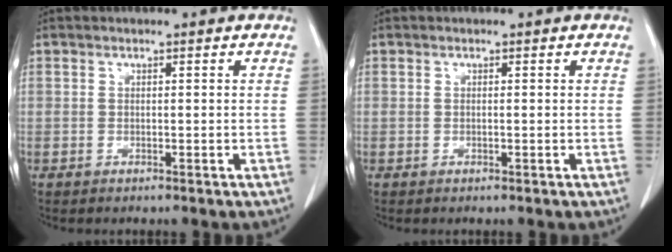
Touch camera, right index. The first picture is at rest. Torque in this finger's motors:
{"motor_torque": [0.12, -0.07, 0.00, -0.01]}